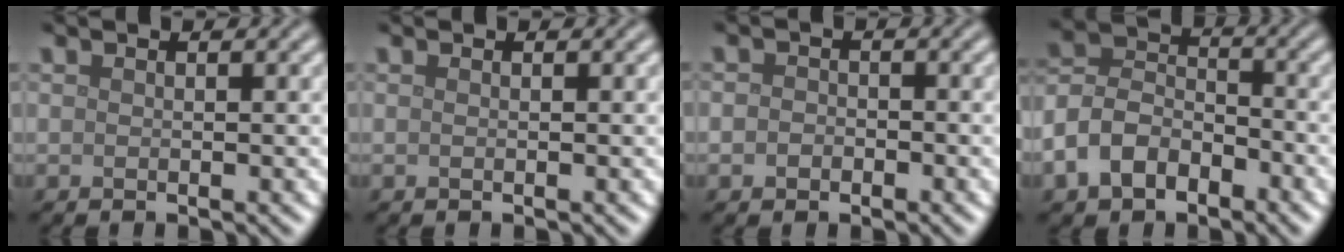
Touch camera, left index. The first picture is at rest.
{"total": 0.0}
{"total": 1.4, "force": [-0.5, 1.1, 0.6], "torque": [-0.001, -0.002, -0.014]}
{"total": 5.9, "force": [-3.1, 3.9, 3.2], "torque": [-0.066, 0.007, -0.070]}